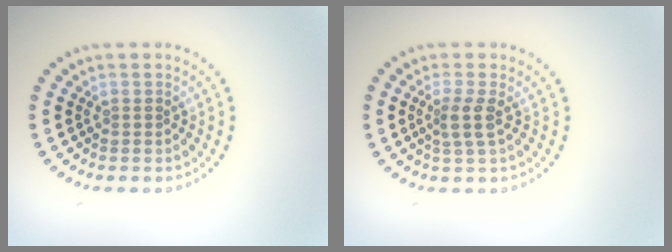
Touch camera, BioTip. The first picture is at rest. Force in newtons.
{"total": 1.9, "press": 1.5, "slide": 1.1}